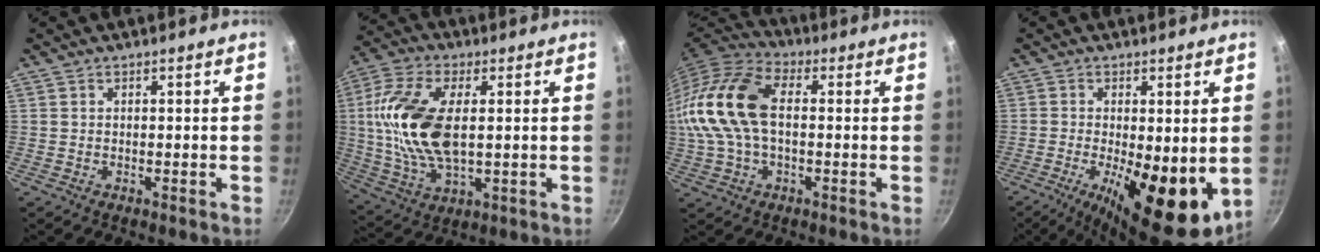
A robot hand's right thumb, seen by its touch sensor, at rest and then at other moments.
{"total": 17.8, "force": [1.9, 9.2, 15.1], "torque": [-0.300, 0.004, 0.032]}
{"total": 17.5, "force": [0.8, 10.4, 14.1], "torque": [-0.286, 0.031, 0.001]}
{"total": 15.7, "force": [-2.7, 6.1, 14.3], "torque": [-0.207, -0.022, -0.032]}